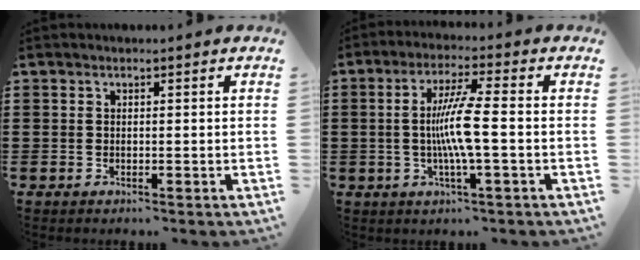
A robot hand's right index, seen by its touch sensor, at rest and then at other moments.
{"total": 7.7, "force": [-0.7, 0.4, 7.6], "torque": [-0.148, -0.008, -0.022]}